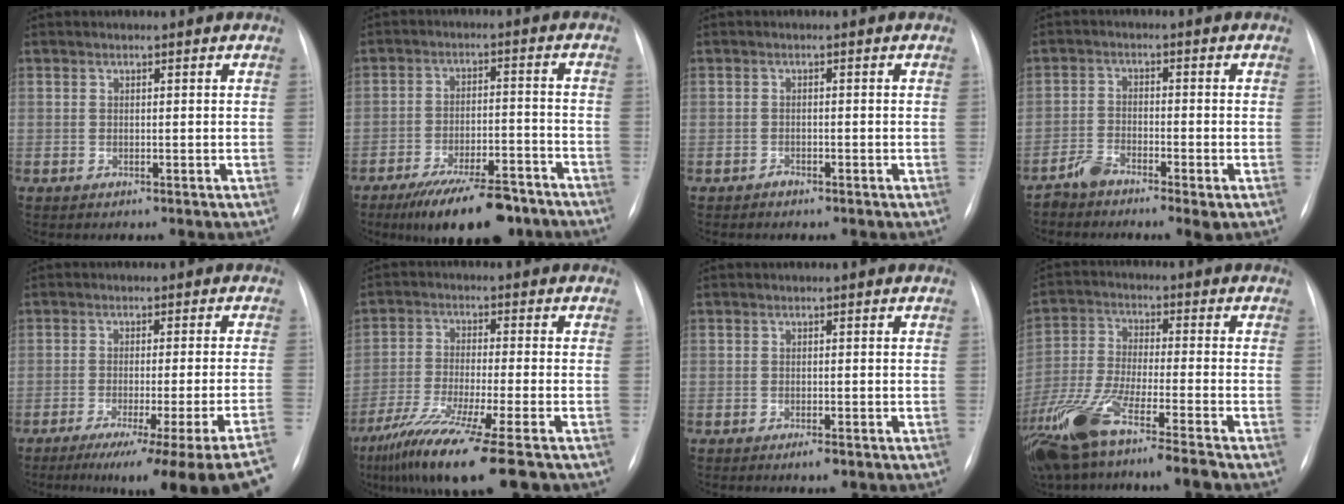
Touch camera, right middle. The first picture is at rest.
{"total": 13.9, "force": [-10.6, 4.2, 7.8], "torque": [-0.108, 0.007, -0.166]}
{"total": 0.8, "force": [-0.7, 0.3, 0.2], "torque": [-0.004, 0.000, -0.013]}
{"total": 4.4, "force": [-3.2, 1.1, 2.7], "torque": [-0.055, -0.002, -0.062]}
{"total": 19.6, "force": [-14.9, -1.9, 12.5], "torque": [-0.089, -0.035, -0.200]}
{"total": 13.4, "force": [-9.1, -0.3, 9.9], "torque": [-0.187, -0.045, -0.156]}
{"total": 3.1, "force": [-1.9, 0.8, 2.2], "torque": [-0.036, -0.003, -0.028]}
{"total": 13.7, "force": [-9.6, 0.2, 9.9], "torque": [-0.202, -0.040, -0.175]}